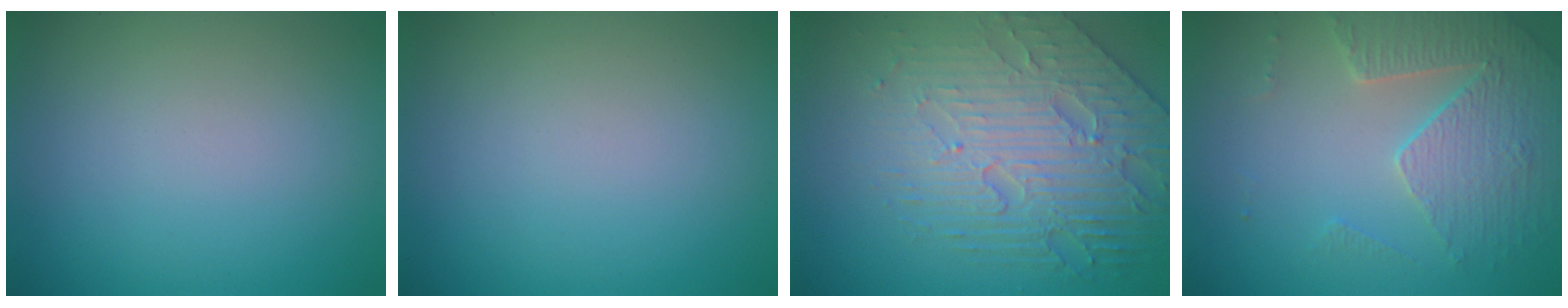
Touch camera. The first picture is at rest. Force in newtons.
{"total": 0.0}
{"total": 6.9, "press": 5.3, "slide": 4.4}
{"total": 3.7, "press": 3.6, "slide": 0.9}